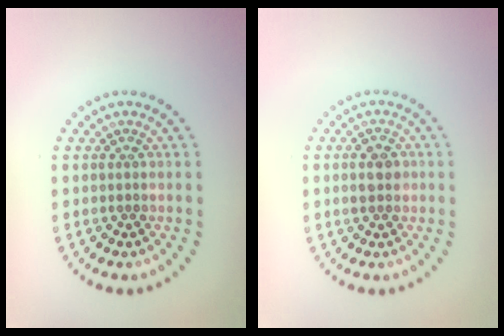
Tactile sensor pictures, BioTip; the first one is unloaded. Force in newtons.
{"total": 2.5, "press": 2.5, "slide": 0.2}